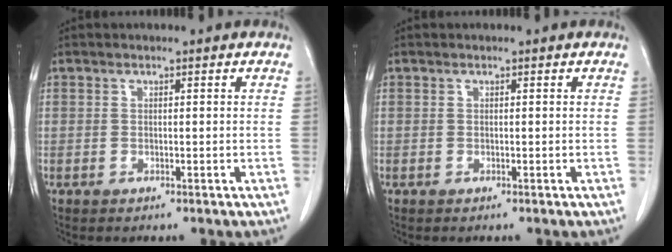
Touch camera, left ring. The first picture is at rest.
{"total": 0.0}